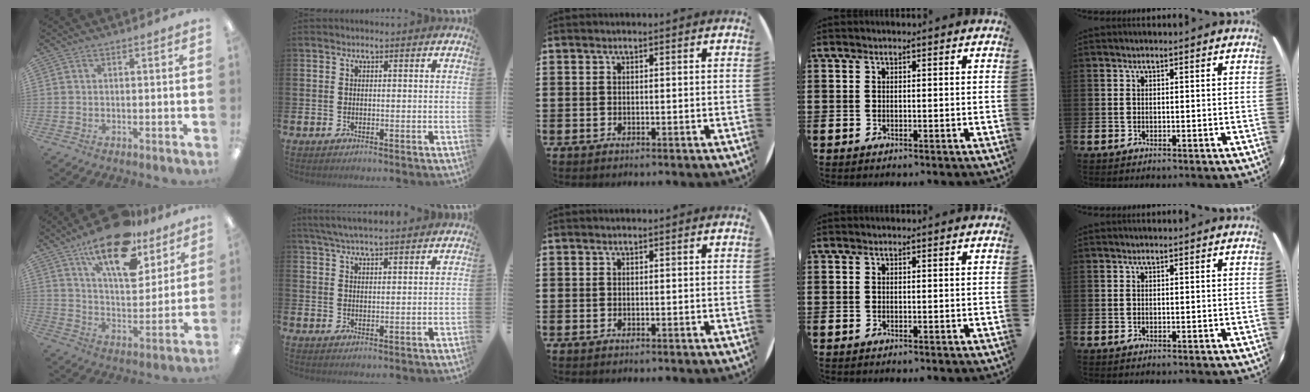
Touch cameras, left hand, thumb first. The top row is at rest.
{"thumb": {"total": 19.0, "force": [13.2, 7.8, 11.3], "torque": [-0.187, -0.068, 0.222]}, "index": {"total": 4.8, "force": [4.6, 0.2, 1.4], "torque": [-0.046, -0.009, 0.086]}}